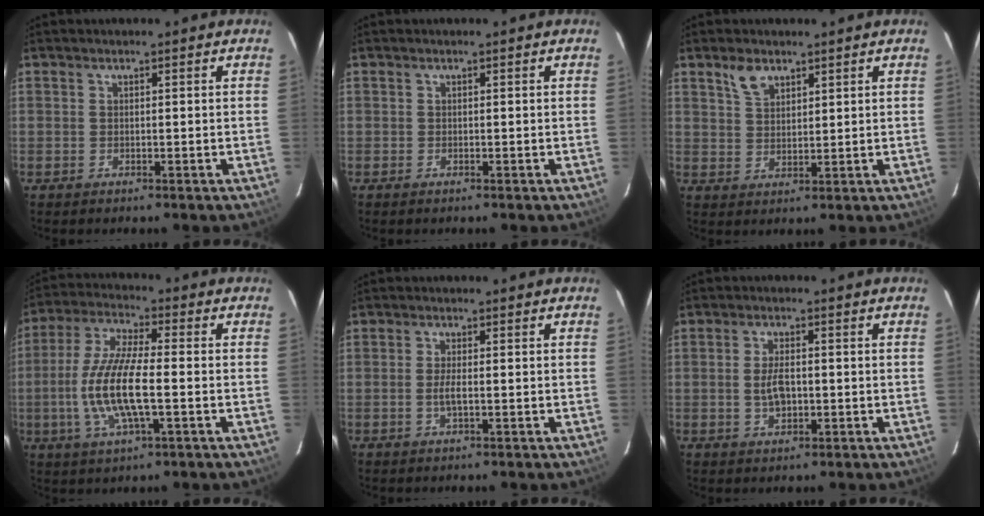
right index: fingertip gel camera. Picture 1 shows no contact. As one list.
[{"total": 0.0}, {"total": 4.4, "force": [2.9, 2.4, 2.2], "torque": [-0.037, 0.008, 0.058]}, {"total": 13.3, "force": [-2.5, 3.4, 12.6], "torque": [-0.262, -0.005, -0.049]}, {"total": 2.2, "force": [-0.6, 0.4, 2.1], "torque": [-0.042, -0.005, -0.010]}, {"total": 4.3, "force": [-0.5, 2.2, 3.7], "torque": [-0.071, 0.000, -0.004]}]